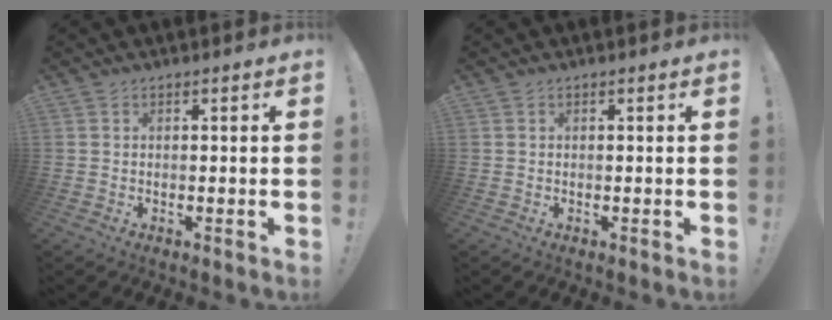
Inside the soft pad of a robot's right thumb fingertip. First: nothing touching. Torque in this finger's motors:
{"motor_torque": [-0.07, -0.07, 0.00, 0.00, 0.00]}